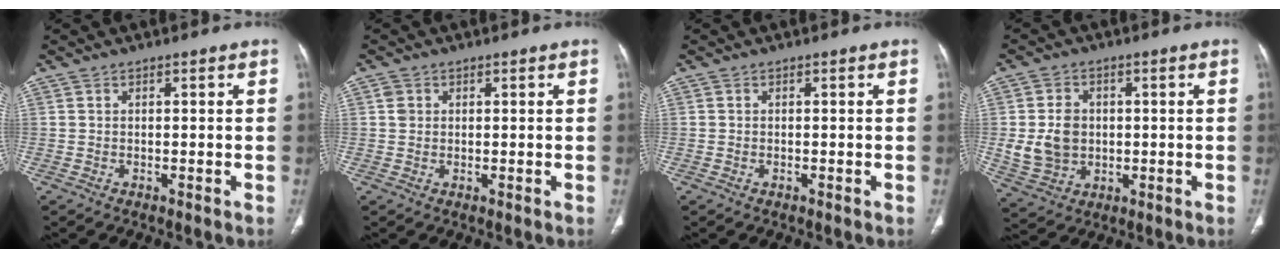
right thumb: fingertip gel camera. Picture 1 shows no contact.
{"total": 1.2, "force": [0.3, 1.0, 0.6], "torque": [-0.011, 0.004, 0.006]}
{"total": 0.0}
{"total": 8.7, "force": [0.2, 7.1, 5.1], "torque": [-0.080, -0.001, 0.017]}